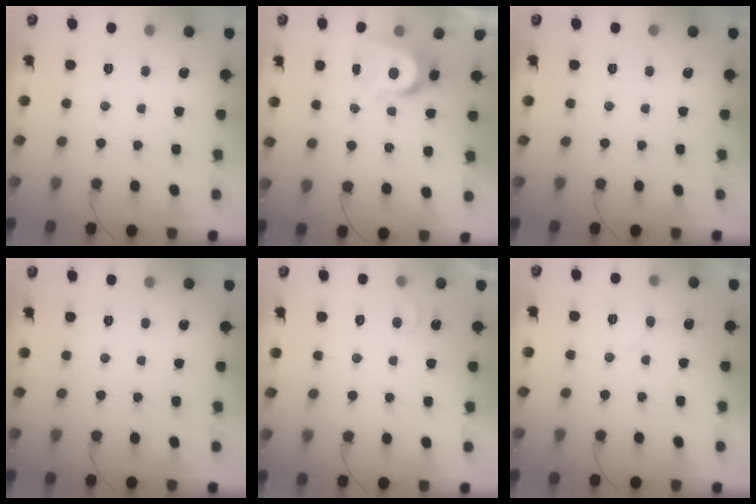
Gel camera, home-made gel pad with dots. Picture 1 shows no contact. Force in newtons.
{"total": 6.8, "press": 6.8, "slide": 0.4}
{"total": 0.0}
{"total": 0.0}
{"total": 4.4, "press": 4.4, "slide": 0.5}
{"total": 6.8, "press": 6.8, "slide": 0.5}